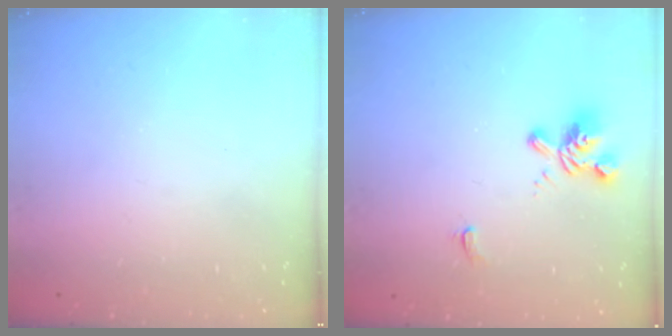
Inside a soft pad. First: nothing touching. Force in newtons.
{"total": 2.0, "press": 1.6, "slide": 1.2}